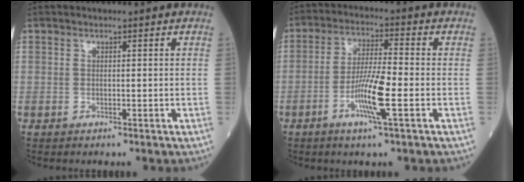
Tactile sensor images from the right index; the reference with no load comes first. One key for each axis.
{"total": 8.1, "fx": -2.8, "fy": 0.2, "fz": 7.6, "tx": -0.145, "ty": -0.006, "tz": -0.056}